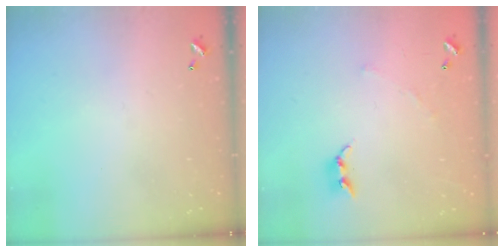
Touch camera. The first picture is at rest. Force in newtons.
{"total": 3.9, "press": 3.9, "slide": 0.2}